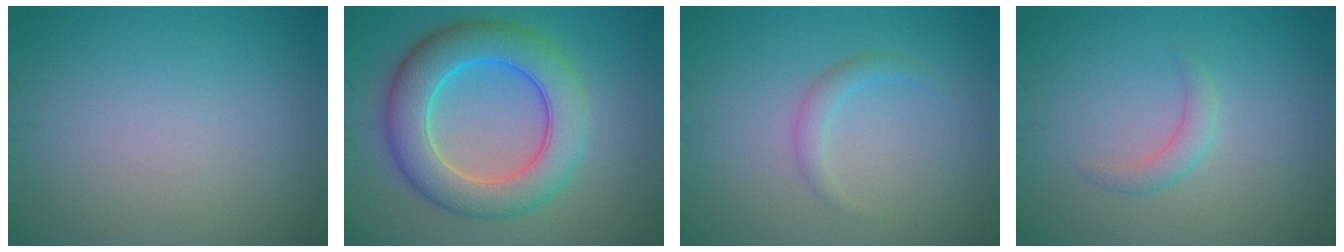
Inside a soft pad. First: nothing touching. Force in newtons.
{"total": 8.6, "press": 8.6, "slide": 0.2}
{"total": 1.5, "press": 1.5, "slide": 0.1}
{"total": 1.5, "press": 1.5, "slide": 0.0}